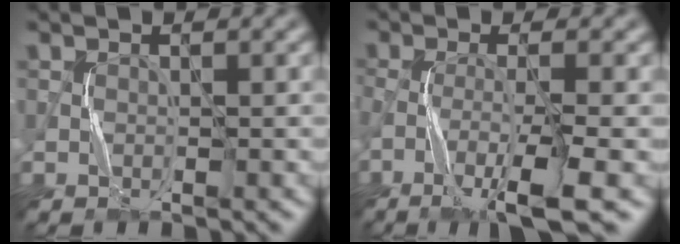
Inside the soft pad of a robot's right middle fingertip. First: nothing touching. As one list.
[{"total": 6.1, "force": [-2.9, 1.0, 5.3], "torque": [-0.092, -0.002, -0.061]}]